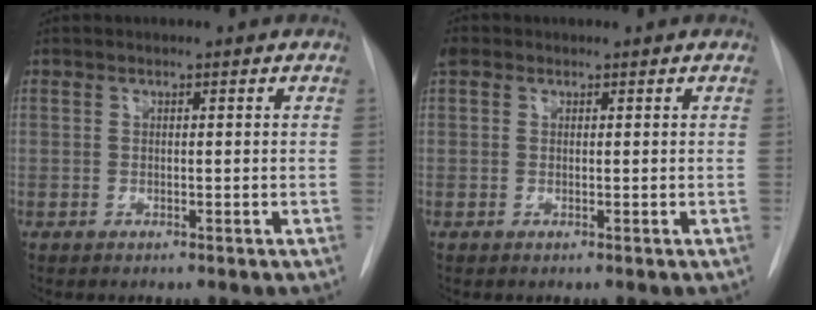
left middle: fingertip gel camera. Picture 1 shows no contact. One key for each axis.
{"total": 1.9, "fx": 1.0, "fy": 1.5, "fz": 0.6, "tx": -0.016, "ty": 0.020, "tz": 0.017}